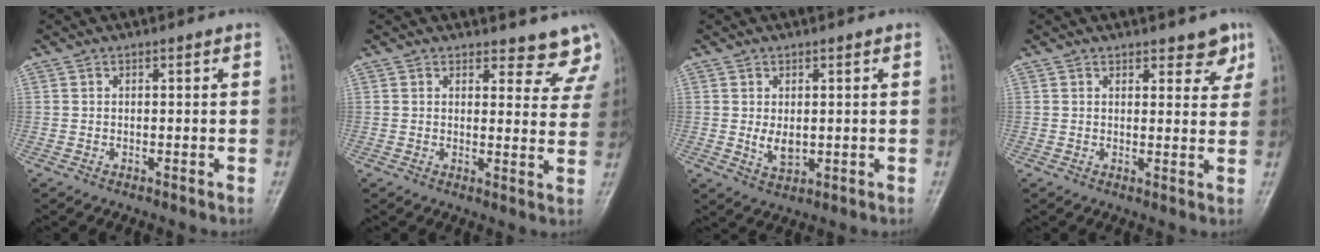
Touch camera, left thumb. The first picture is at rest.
{"total": 8.7, "force": [8.1, 2.9, 0.6], "torque": [0.043, -0.052, 0.068]}
{"total": 3.5, "force": [0.3, 2.2, 2.7], "torque": [-0.039, -0.011, 0.014]}
{"total": 4.5, "force": [3.2, 2.1, 2.3], "torque": [0.002, -0.018, 0.040]}